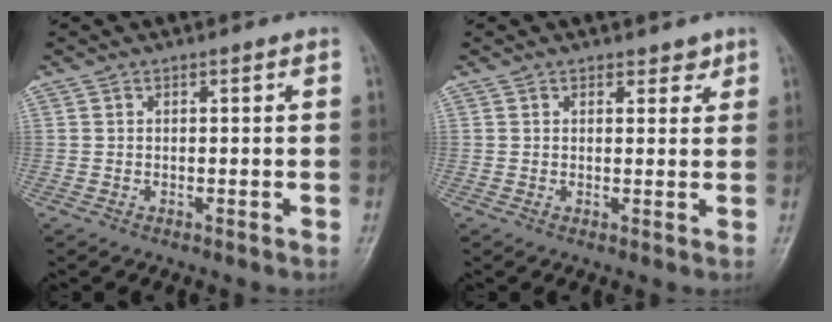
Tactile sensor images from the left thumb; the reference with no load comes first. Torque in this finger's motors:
{"motor_torque": [-0.18, 0.08, -0.19, -0.18, 0.05]}